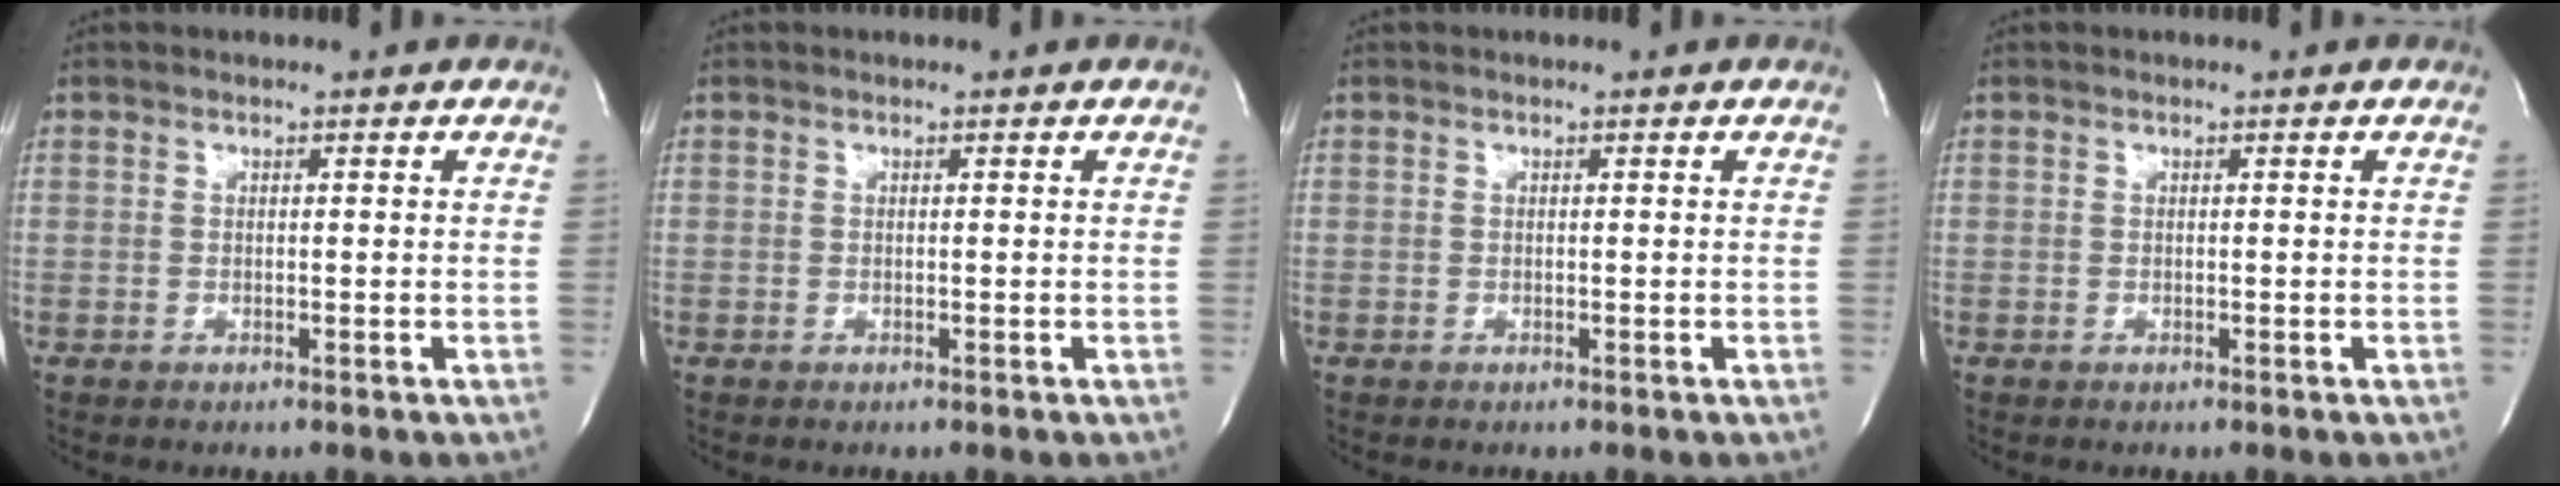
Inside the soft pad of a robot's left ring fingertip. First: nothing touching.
{"total": 0.0}
{"total": 0.0}
{"total": 0.0}